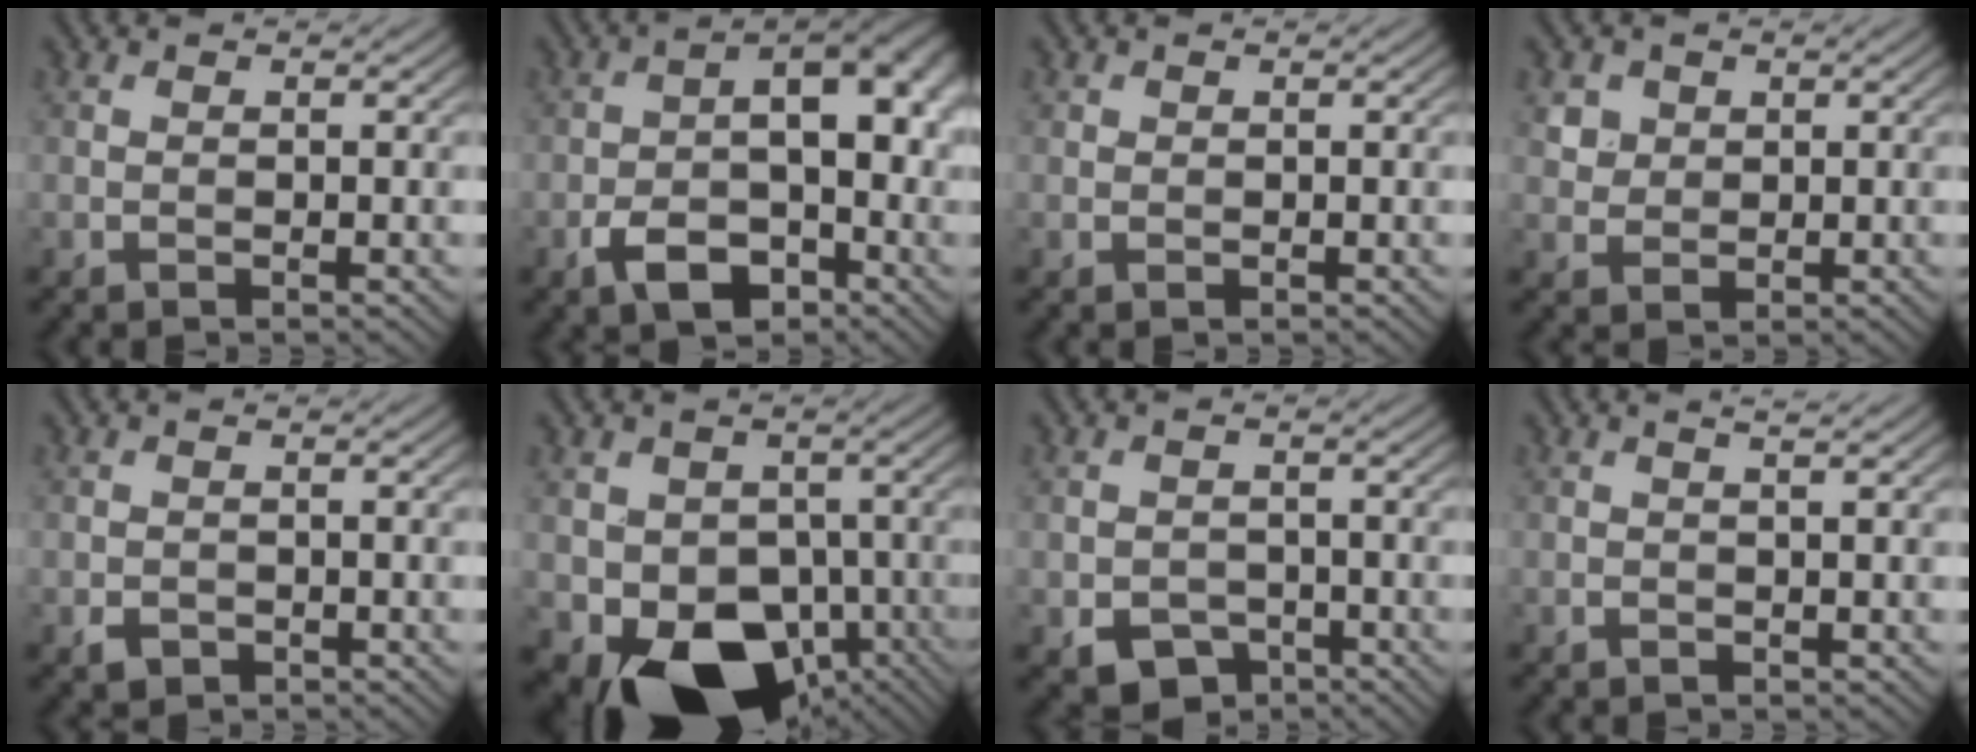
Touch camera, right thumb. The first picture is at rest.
{"total": 10.1, "force": [-3.2, 5.7, 7.6], "torque": [-0.109, -0.004, -0.059]}
{"total": 0.6, "force": [0.3, 0.5, 0.1], "torque": [0.000, -0.002, 0.005]}
{"total": 2.9, "force": [1.3, 2.4, 0.8], "torque": [-0.028, -0.011, 0.038]}
{"total": 1.4, "force": [-0.8, 1.0, 0.6], "torque": [-0.011, -0.005, -0.017]}
{"total": 13.4, "force": [-5.0, 9.8, 7.6], "torque": [-0.124, -0.041, -0.070]}
{"total": 4.0, "force": [-2.2, 2.9, 1.7], "torque": [-0.033, -0.011, -0.040]}
{"total": 1.2, "force": [0.5, 0.0, 1.1], "torque": [-0.020, 0.005, 0.000]}